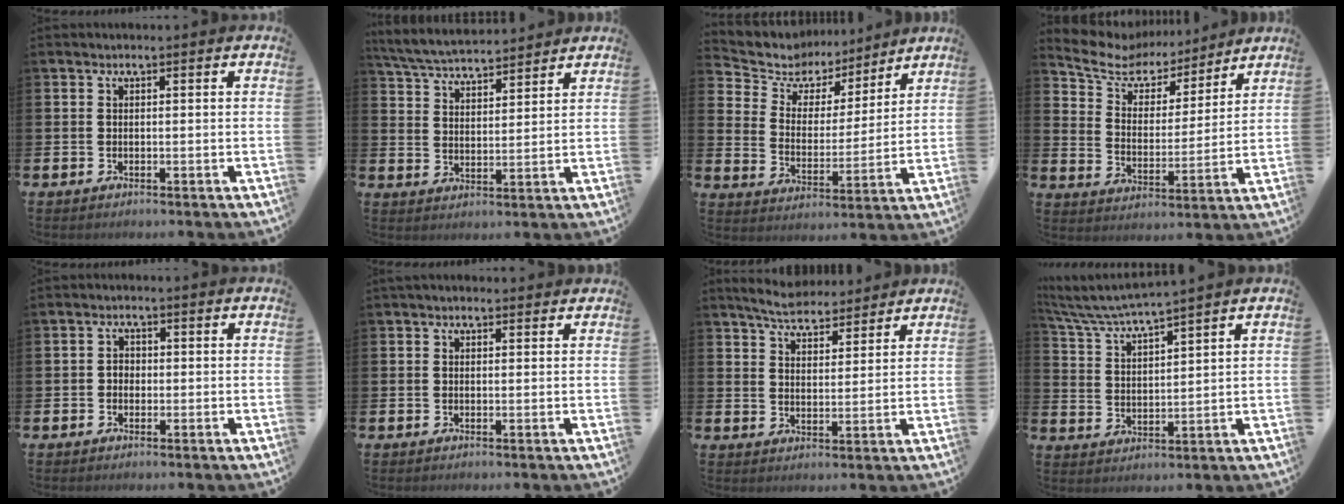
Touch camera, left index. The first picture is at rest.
{"total": 5.5, "force": [5.4, 0.7, 0.7], "torque": [-0.035, -0.031, 0.096]}
{"total": 6.9, "force": [5.9, 3.4, 0.7], "torque": [-0.048, -0.049, 0.100]}
{"total": 7.0, "force": [6.2, 3.0, 1.0], "torque": [-0.060, -0.045, 0.107]}
{"total": 1.6, "force": [-0.2, 1.4, 0.7], "torque": [0.002, 0.003, -0.011]}
{"total": 1.1, "force": [0.8, 0.5, 0.4], "torque": [0.005, 0.001, 0.011]}
{"total": 5.7, "force": [5.6, 1.0, 1.0], "torque": [-0.035, -0.021, 0.102]}
{"total": 5.1, "force": [4.9, -0.4, 1.3], "torque": [-0.048, -0.033, 0.082]}